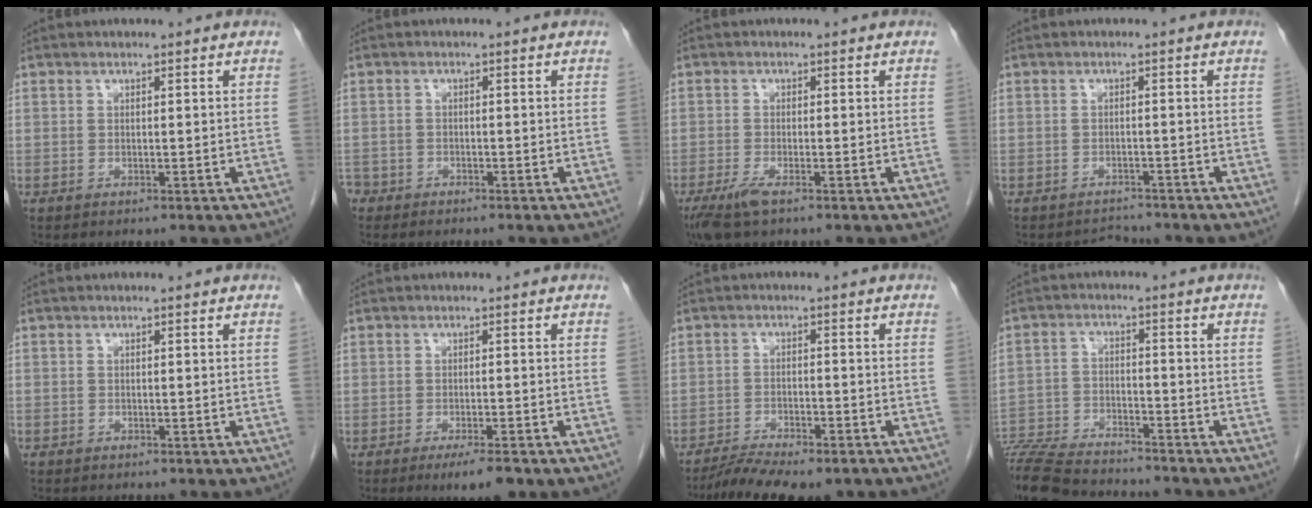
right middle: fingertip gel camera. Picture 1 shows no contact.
{"total": 3.3, "force": [-2.8, 1.7, 0.5], "torque": [-0.011, 0.000, -0.051]}
{"total": 3.3, "force": [-2.2, 0.5, 2.5], "torque": [-0.056, -0.009, -0.043]}
{"total": 2.4, "force": [-2.2, 0.5, -0.7], "torque": [0.009, -0.007, -0.033]}
{"total": 0.9, "force": [-0.7, 0.5, 0.1], "torque": [-0.006, 0.003, -0.012]}
{"total": 4.3, "force": [-2.9, 0.7, 3.1], "torque": [-0.048, -0.006, -0.042]}
{"total": 10.4, "force": [-8.7, 2.4, 5.2], "torque": [-0.079, -0.009, -0.133]}
{"total": 17.8, "force": [-16.2, 3.0, 6.7], "torque": [-0.148, -0.021, -0.257]}